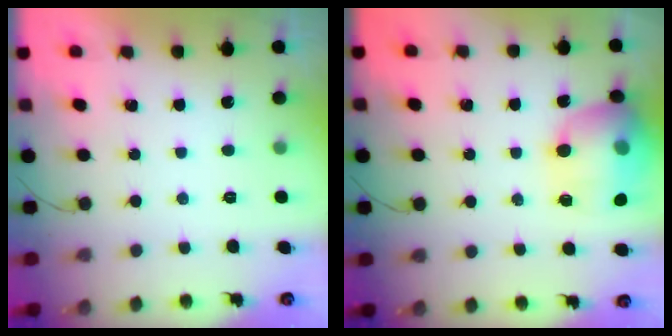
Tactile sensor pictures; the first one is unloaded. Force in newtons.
{"total": 17.6, "press": 17.4, "slide": 2.2}